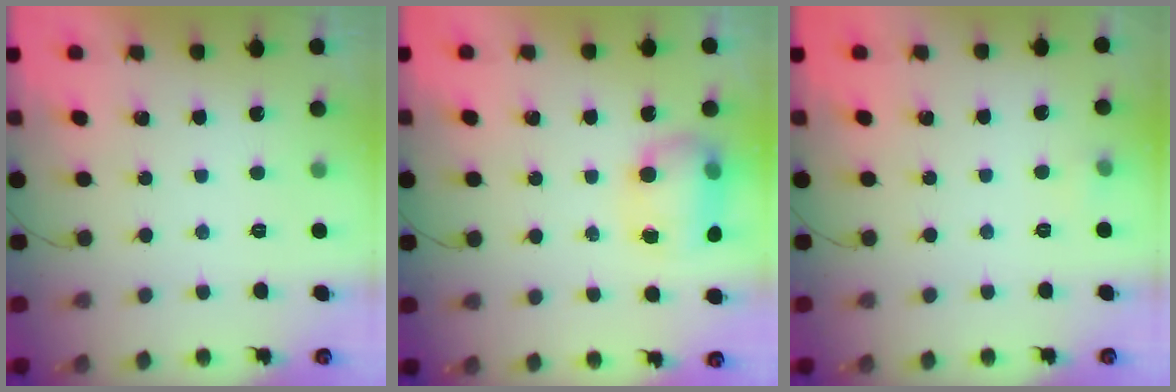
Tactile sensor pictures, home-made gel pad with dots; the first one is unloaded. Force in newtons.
{"total": 11.7, "press": 9.4, "slide": 7.0}
{"total": 3.4, "press": 3.2, "slide": 1.1}